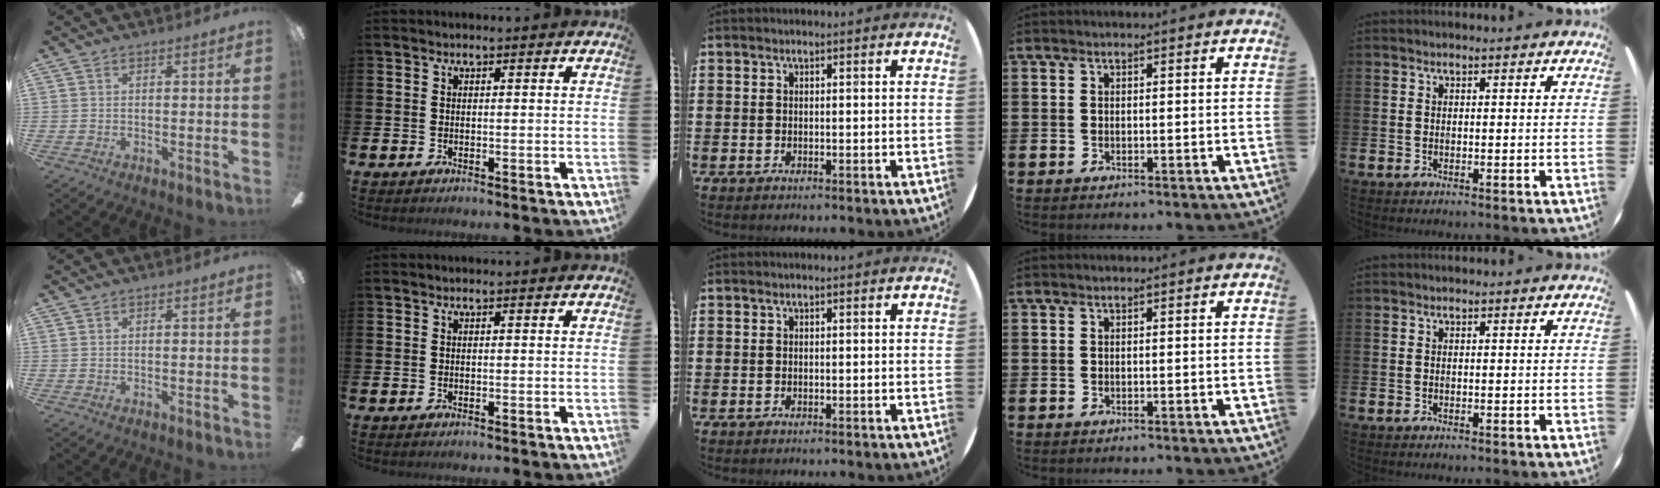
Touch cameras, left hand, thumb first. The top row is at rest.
{}